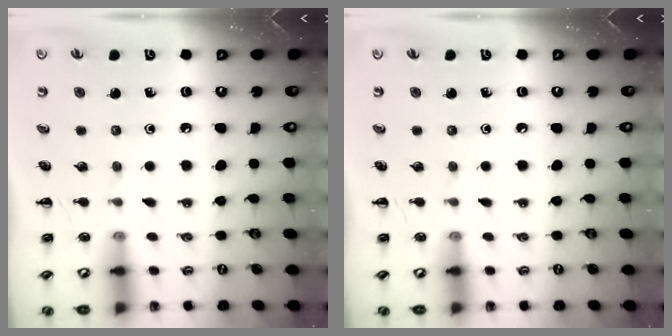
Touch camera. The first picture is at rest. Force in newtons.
{"total": 0.0}